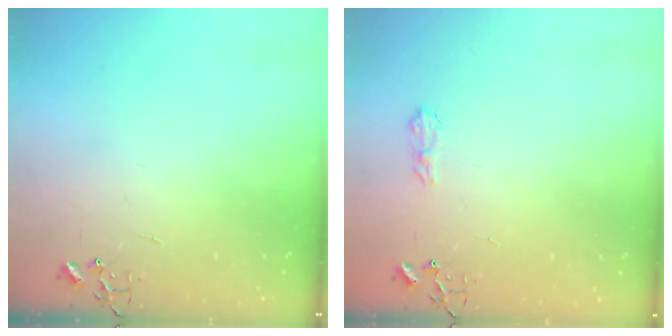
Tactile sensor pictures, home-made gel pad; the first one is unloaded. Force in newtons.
{"total": 7.0, "press": 6.9, "slide": 0.9}